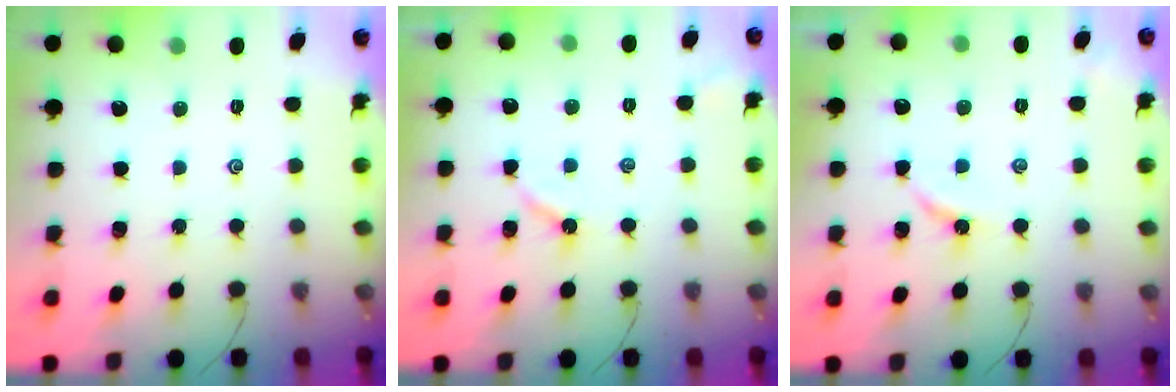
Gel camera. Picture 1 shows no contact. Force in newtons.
{"total": 4.5, "press": 4.5, "slide": 0.7}
{"total": 2.5, "press": 2.5, "slide": 0.4}